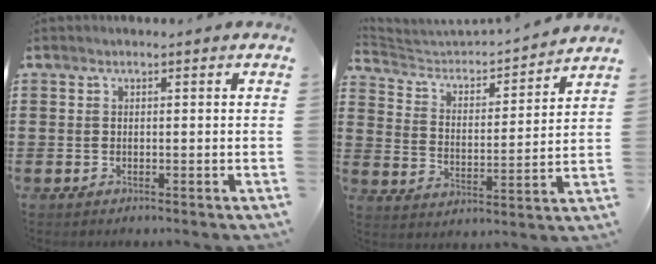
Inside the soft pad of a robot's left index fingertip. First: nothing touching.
{"total": 3.4, "force": [3.3, 0.5, 0.6], "torque": [-0.037, -0.037, 0.048]}